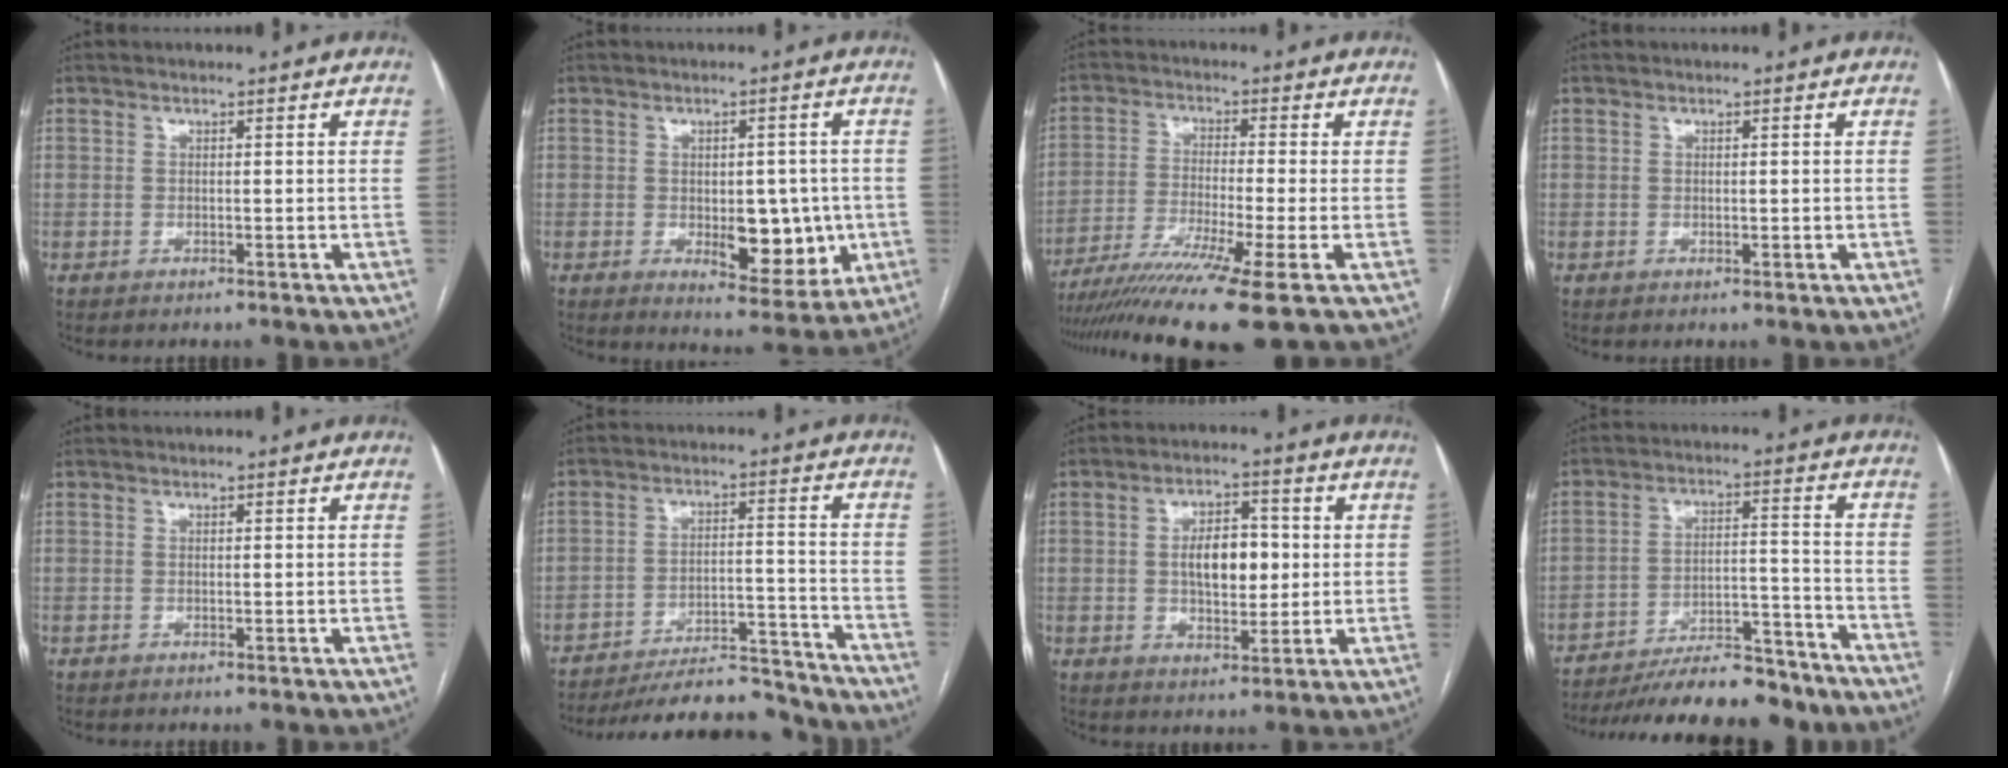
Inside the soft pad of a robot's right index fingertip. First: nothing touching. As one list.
[{"total": 9.2, "force": [-1.5, 4.5, 7.9], "torque": [-0.089, 0.001, -0.007]}, {"total": 13.0, "force": [-9.1, -1.9, 9.1], "torque": [-0.166, -0.036, -0.150]}, {"total": 0.6, "force": [0.1, 0.4, 0.4], "torque": [-0.006, -0.001, 0.003]}, {"total": 0.0}, {"total": 16.0, "force": [-15.1, 2.9, 4.3], "torque": [-0.071, 0.014, -0.221]}, {"total": 7.8, "force": [0.6, 3.8, 6.8], "torque": [-0.115, 0.012, 0.012]}, {"total": 17.6, "force": [-15.6, 3.4, 7.3], "torque": [-0.108, 0.010, -0.240]}]